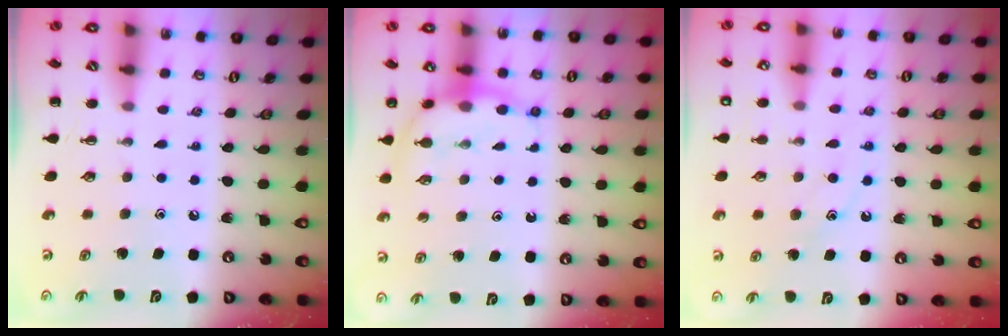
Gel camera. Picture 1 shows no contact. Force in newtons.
{"total": 7.2, "press": 7.0, "slide": 1.6}
{"total": 10.6, "press": 10.6, "slide": 1.3}